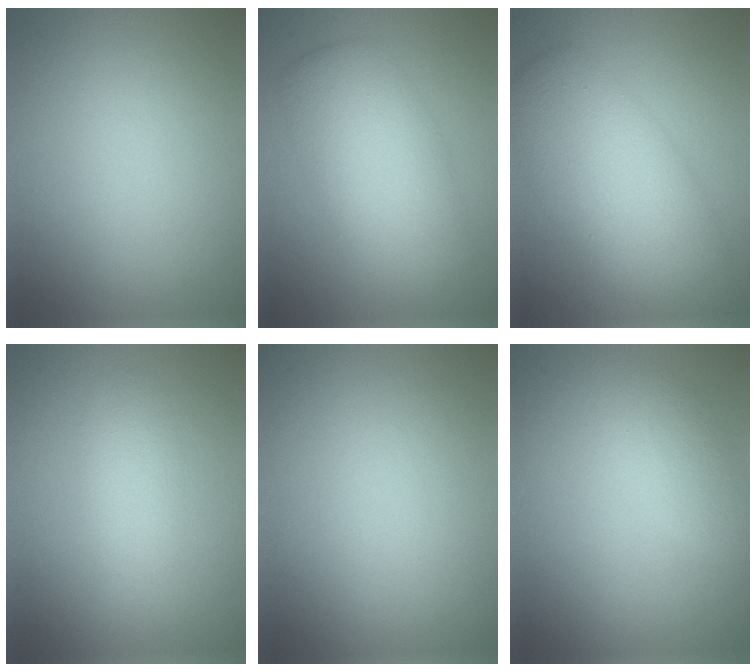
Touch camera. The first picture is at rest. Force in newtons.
{"total": 6.6, "press": 6.6, "slide": 0.2}
{"total": 7.9, "press": 7.9, "slide": 0.1}
{"total": 2.4, "press": 2.4, "slide": 0.2}
{"total": 0.0}
{"total": 2.5, "press": 2.5, "slide": 0.1}